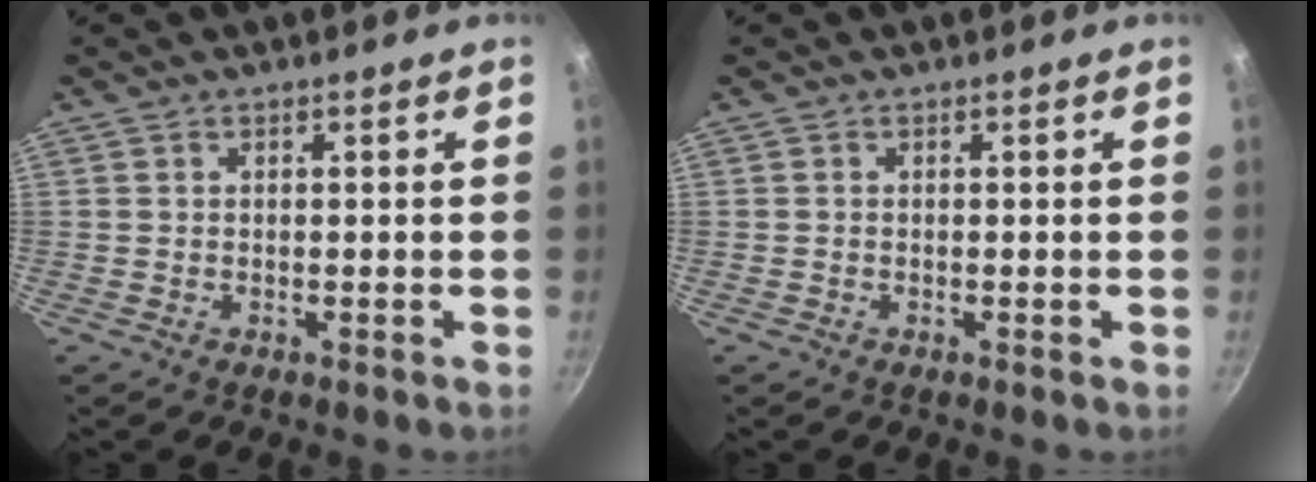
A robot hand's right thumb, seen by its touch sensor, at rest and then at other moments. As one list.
[{"total": 0.0}]